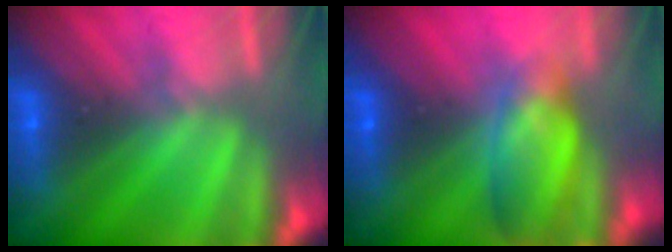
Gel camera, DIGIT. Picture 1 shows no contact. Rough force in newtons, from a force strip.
{"total": 7.1}